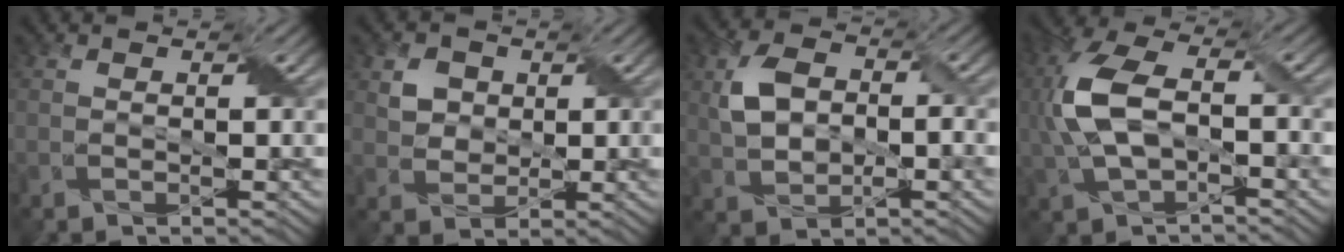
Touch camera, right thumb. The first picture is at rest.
{"total": 3.3, "force": [1.4, 2.9, 0.6], "torque": [-0.026, -0.007, 0.029]}
{"total": 6.6, "force": [0.4, 4.5, 4.8], "torque": [-0.105, 0.003, 0.006]}
{"total": 9.1, "force": [-0.5, 4.8, 7.7], "torque": [-0.194, 0.008, -0.008]}